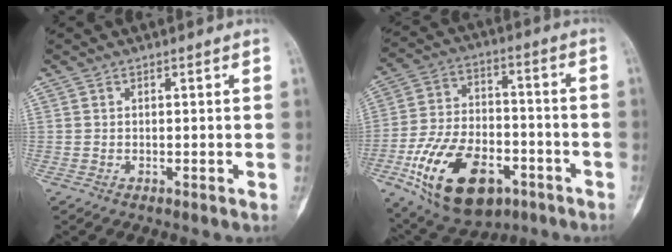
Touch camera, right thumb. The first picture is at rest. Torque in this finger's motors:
{"motor_torque": [2.35, 1.92, 1.80, -0.99, 0.49]}